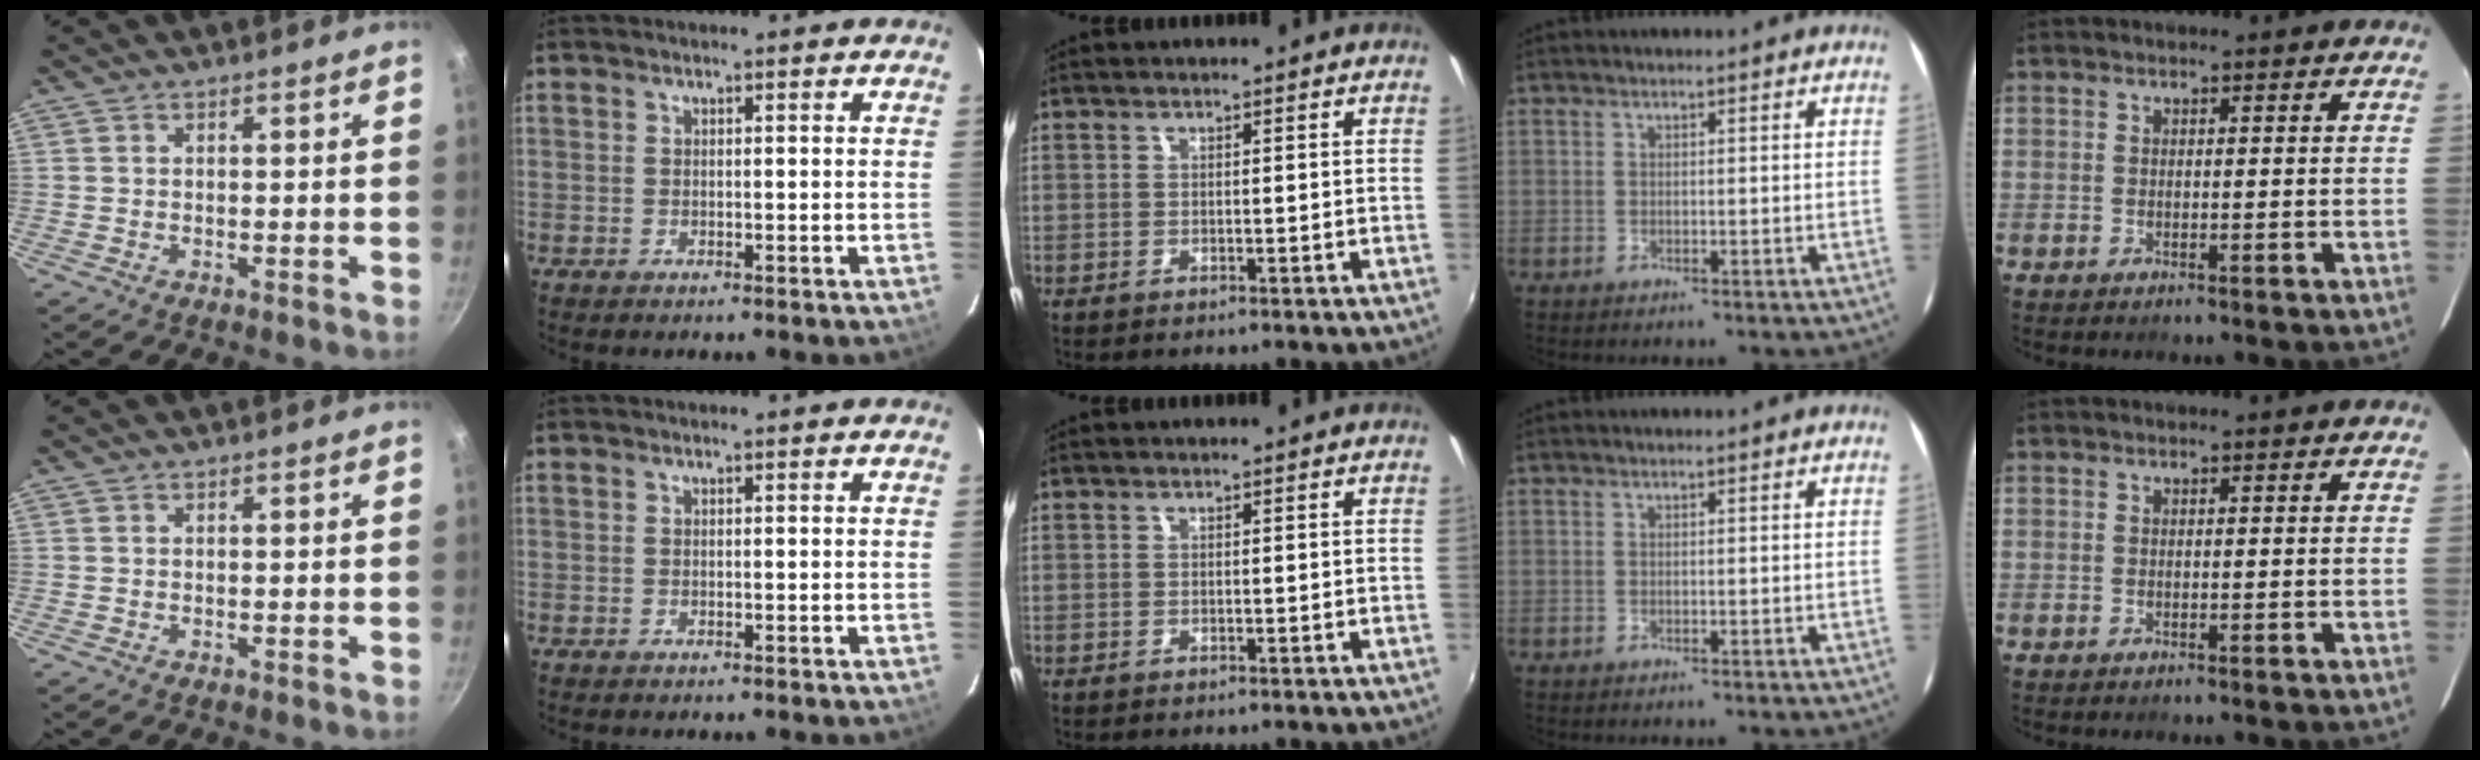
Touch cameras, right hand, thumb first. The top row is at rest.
{}